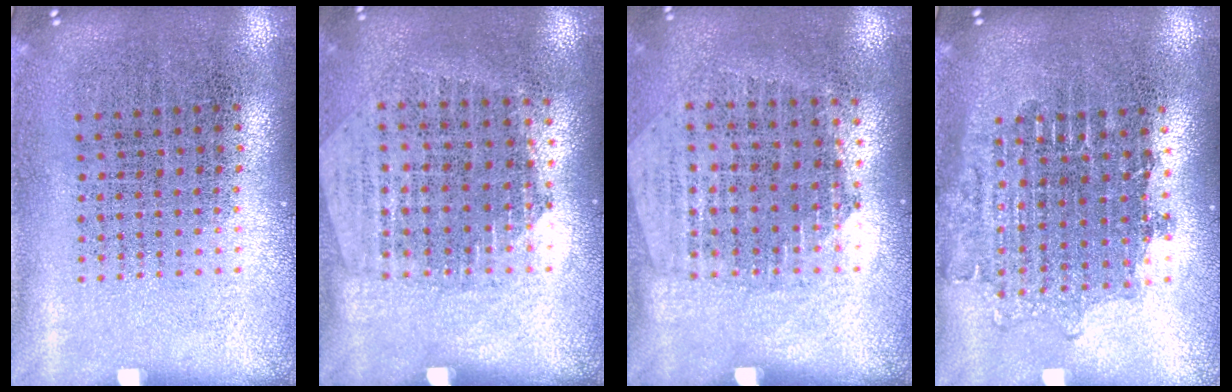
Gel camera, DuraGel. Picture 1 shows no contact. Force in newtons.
{"total": 1.3, "press": 1.1, "slide": 0.5}
{"total": 1.3, "press": 1.1, "slide": 0.5}
{"total": 1.6, "press": 1.3, "slide": 0.9}